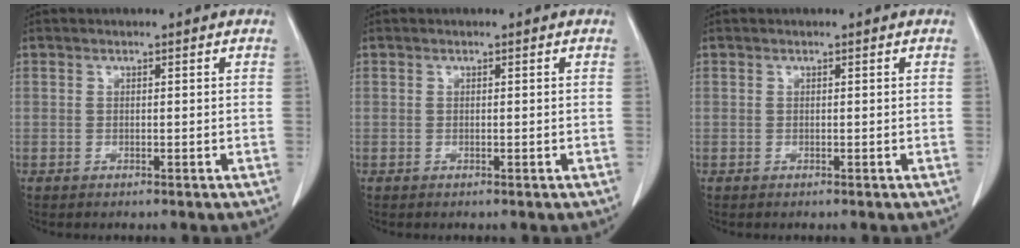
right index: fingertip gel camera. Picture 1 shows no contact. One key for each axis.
{"total": 0.0}
{"total": 0.0}